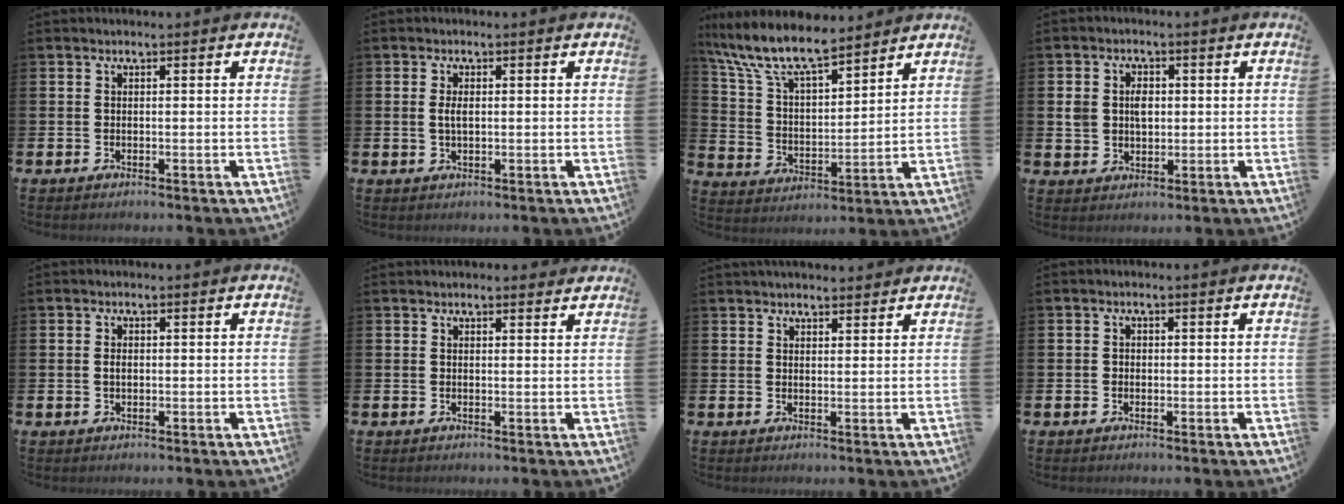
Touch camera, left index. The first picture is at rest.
{"total": 2.0, "force": [0.2, 0.9, 1.8], "torque": [-0.035, 0.005, 0.001]}
{"total": 10.0, "force": [8.9, 2.2, 4.0], "torque": [-0.120, -0.046, 0.159]}
{"total": 3.5, "force": [0.7, 2.8, 2.0], "torque": [-0.030, 0.007, 0.005]}
{"total": 0.9, "force": [0.0, 0.6, 0.7], "torque": [-0.014, 0.005, -0.002]}
{"total": 1.3, "force": [1.3, 0.2, 0.1], "torque": [0.002, -0.002, 0.022]}
{"total": 2.7, "force": [2.6, 0.6, 0.2], "torque": [0.000, -0.012, 0.046]}
{"total": 0.8, "force": [-0.2, 0.7, 0.2], "torque": [-0.003, 0.005, -0.006]}